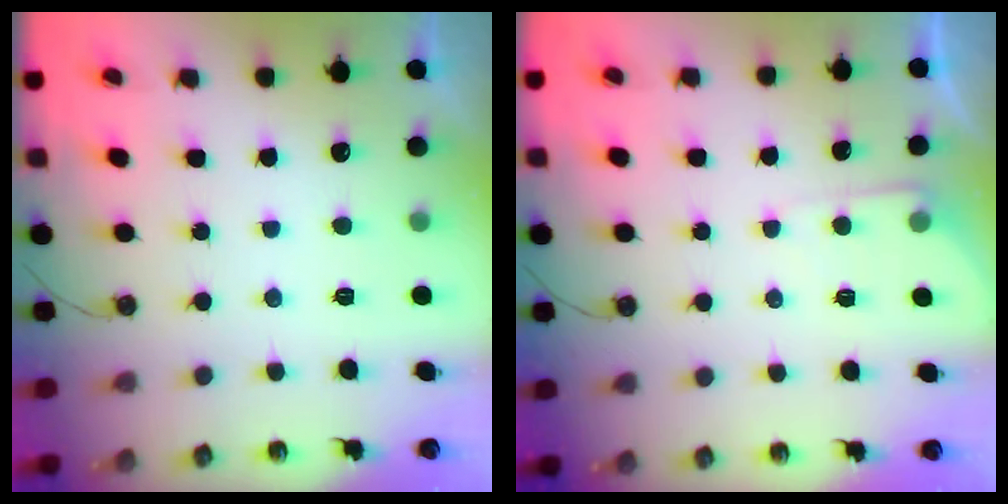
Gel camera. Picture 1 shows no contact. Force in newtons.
{"total": 4.2, "press": 4.1, "slide": 0.6}